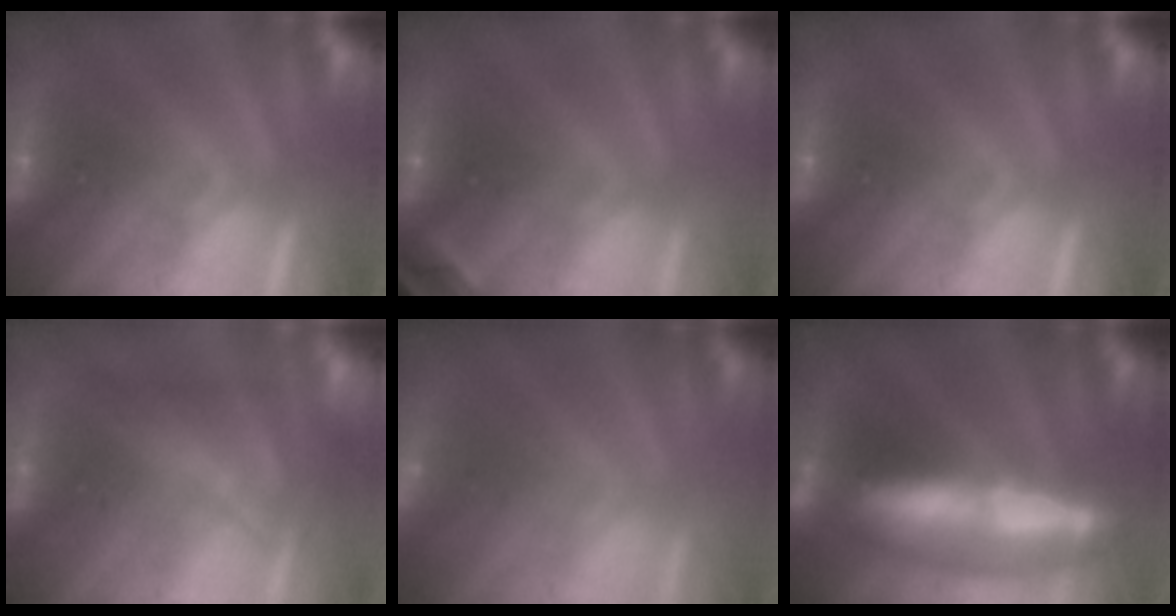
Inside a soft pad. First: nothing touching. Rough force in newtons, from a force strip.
{"total": 2.0}
{"total": 0.0}
{"total": 4.0}
{"total": 2.9}
{"total": 6.3}